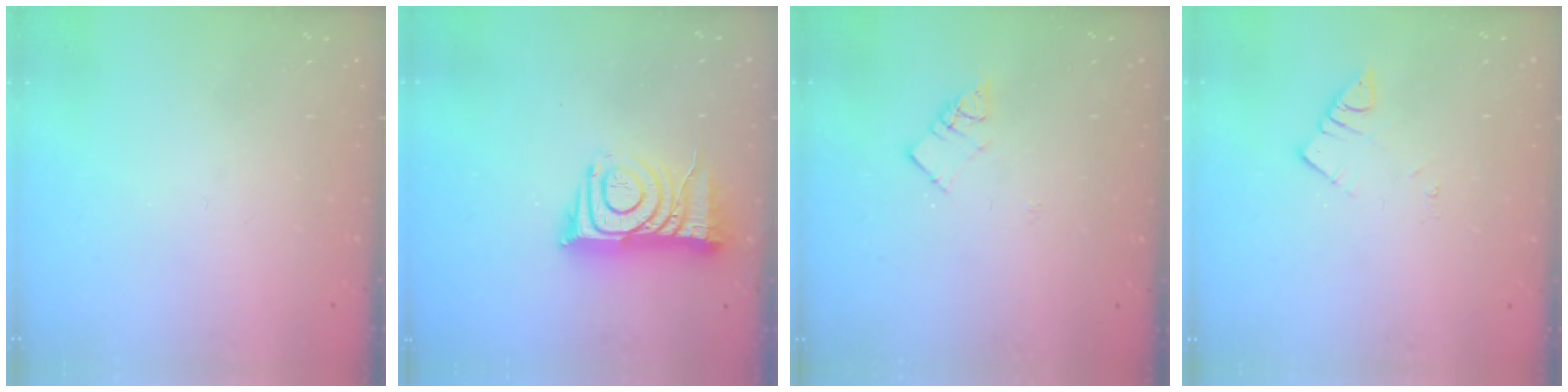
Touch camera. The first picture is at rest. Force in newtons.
{"total": 11.4, "press": 11.3, "slide": 1.0}
{"total": 5.4, "press": 5.4, "slide": 0.1}
{"total": 3.5, "press": 3.5, "slide": 0.2}